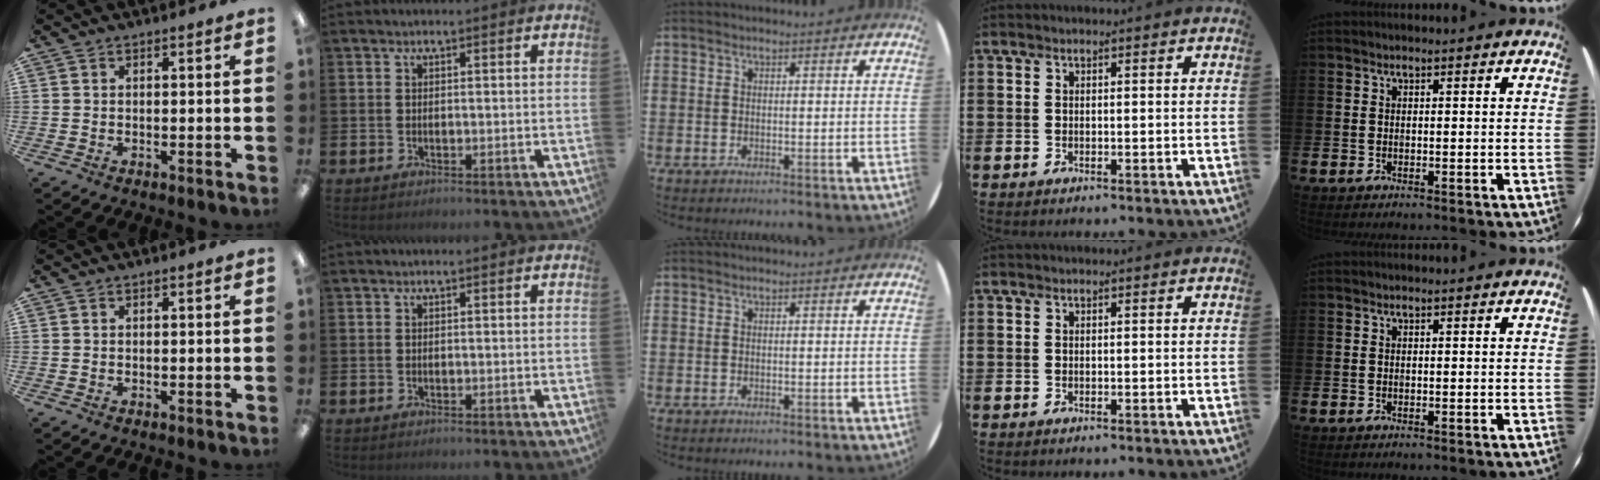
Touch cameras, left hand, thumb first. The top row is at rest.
{}